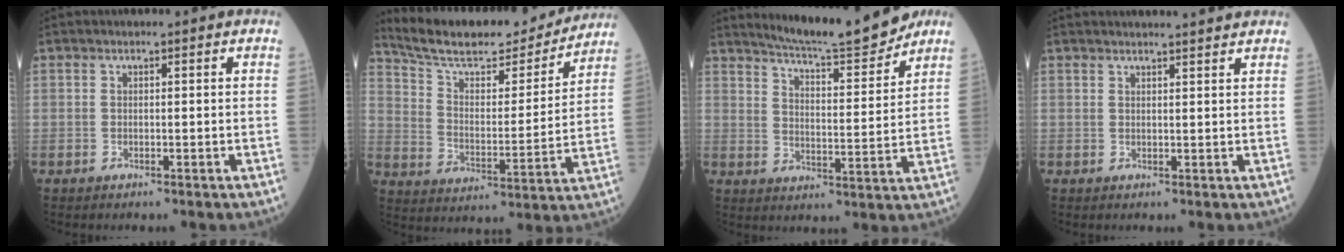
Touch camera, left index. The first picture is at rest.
{"total": 19.7, "force": [17.9, 4.0, 7.1], "torque": [-0.116, -0.004, 0.273]}
{"total": 12.8, "force": [12.0, 0.4, 4.5], "torque": [-0.075, -0.009, 0.180]}
{"total": 7.4, "force": [7.0, 0.1, 2.3], "torque": [-0.028, 0.019, 0.072]}